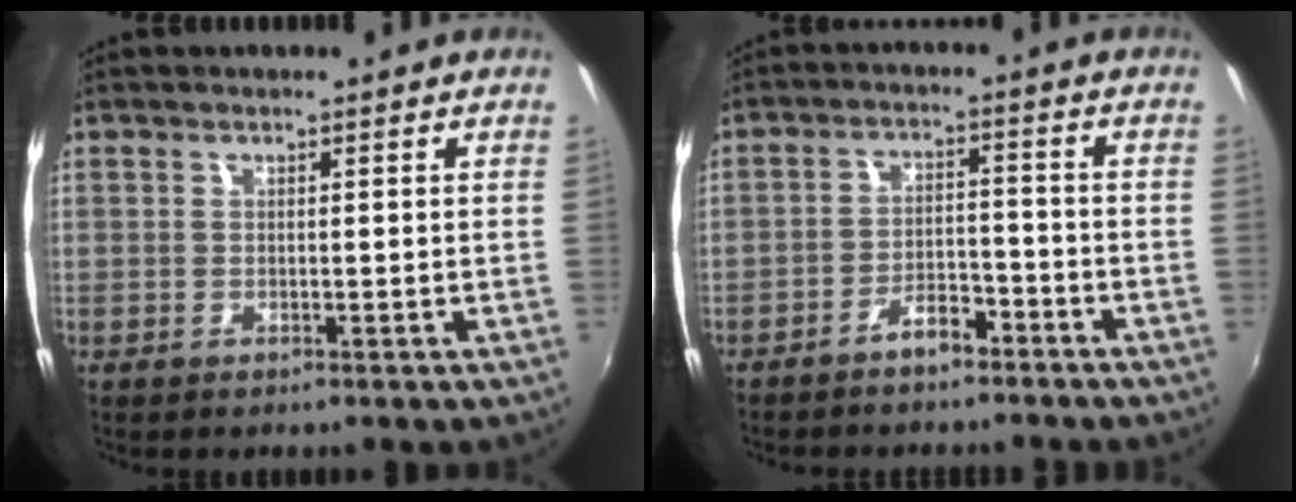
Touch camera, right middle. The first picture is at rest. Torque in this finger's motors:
{"motor_torque": [1.06, -1.08, 0.15, 0.10]}